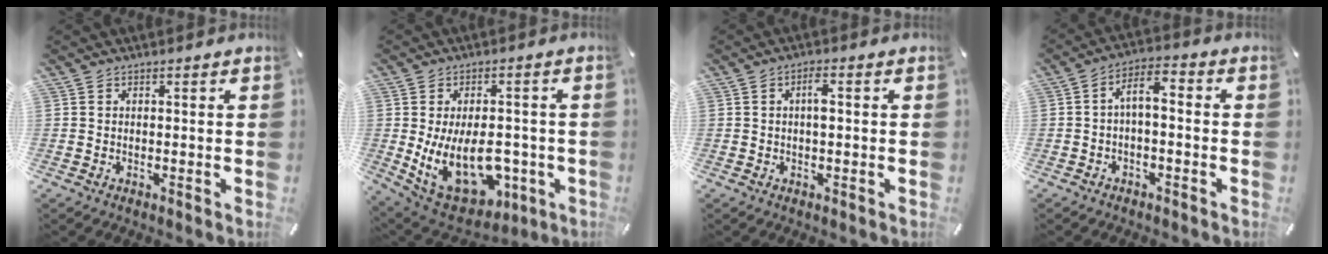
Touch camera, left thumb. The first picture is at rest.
{"total": 18.3, "force": [-2.6, 12.4, 13.3], "torque": [-0.214, -0.015, -0.020]}
{"total": 3.0, "force": [0.3, 0.9, 2.8], "torque": [-0.049, 0.004, 0.000]}
{"total": 5.0, "force": [-0.8, 2.5, 4.2], "torque": [-0.080, 0.017, -0.018]}